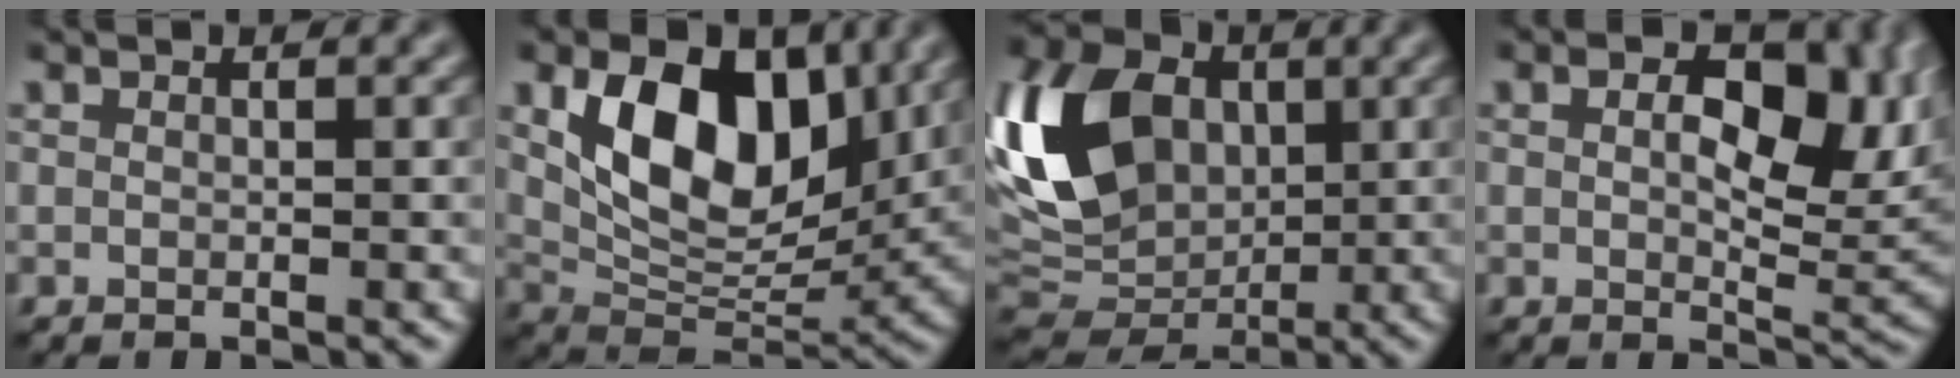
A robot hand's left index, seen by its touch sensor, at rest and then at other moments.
{"total": 10.4, "force": [3.3, 6.4, 7.5], "torque": [-0.123, -0.013, 0.060]}
{"total": 12.2, "force": [1.7, 8.8, 8.3], "torque": [-0.184, 0.009, 0.017]}
{"total": 10.3, "force": [2.3, 5.3, 8.6], "torque": [-0.115, 0.001, 0.035]}